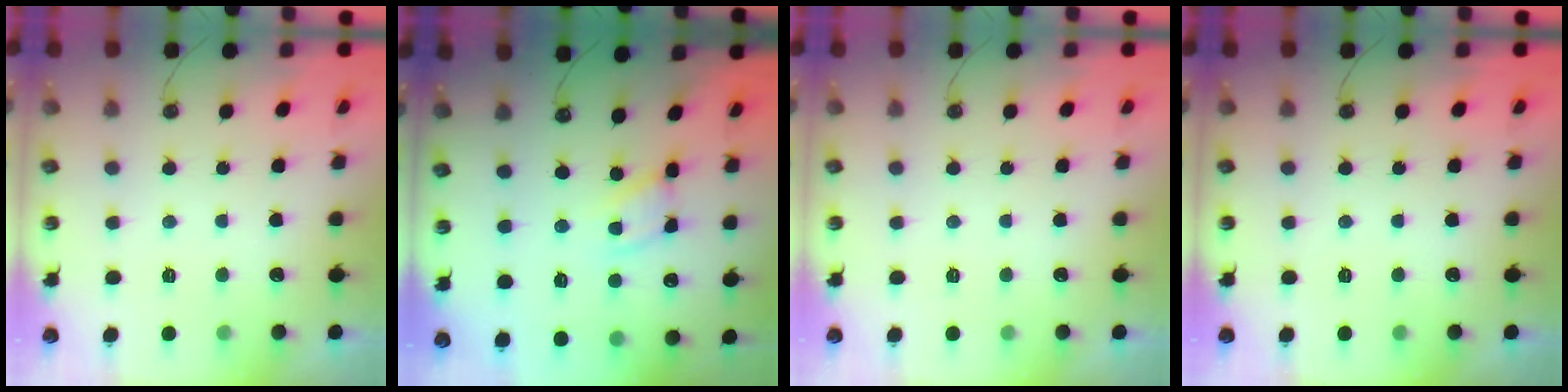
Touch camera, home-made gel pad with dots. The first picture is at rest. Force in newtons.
{"total": 4.9, "press": 4.9, "slide": 0.3}
{"total": 0.0}
{"total": 0.0}